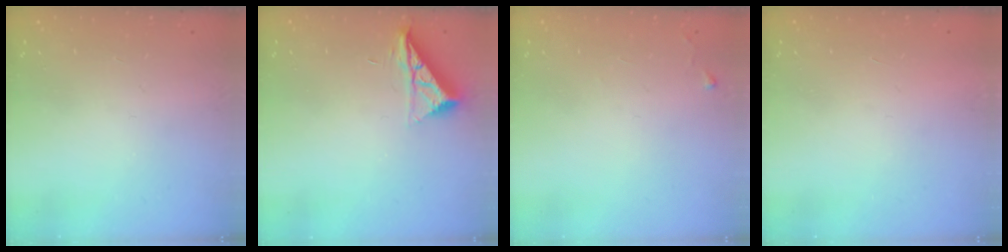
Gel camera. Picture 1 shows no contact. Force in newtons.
{"total": 7.7, "press": 7.7, "slide": 0.3}
{"total": 3.3, "press": 3.3, "slide": 0.5}
{"total": 1.5, "press": 1.5, "slide": 0.1}